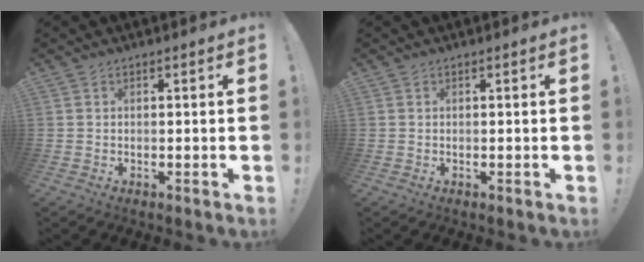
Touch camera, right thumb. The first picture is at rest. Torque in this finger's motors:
{"motor_torque": [-0.03, 0.03, -0.03, -0.02, 0.00]}